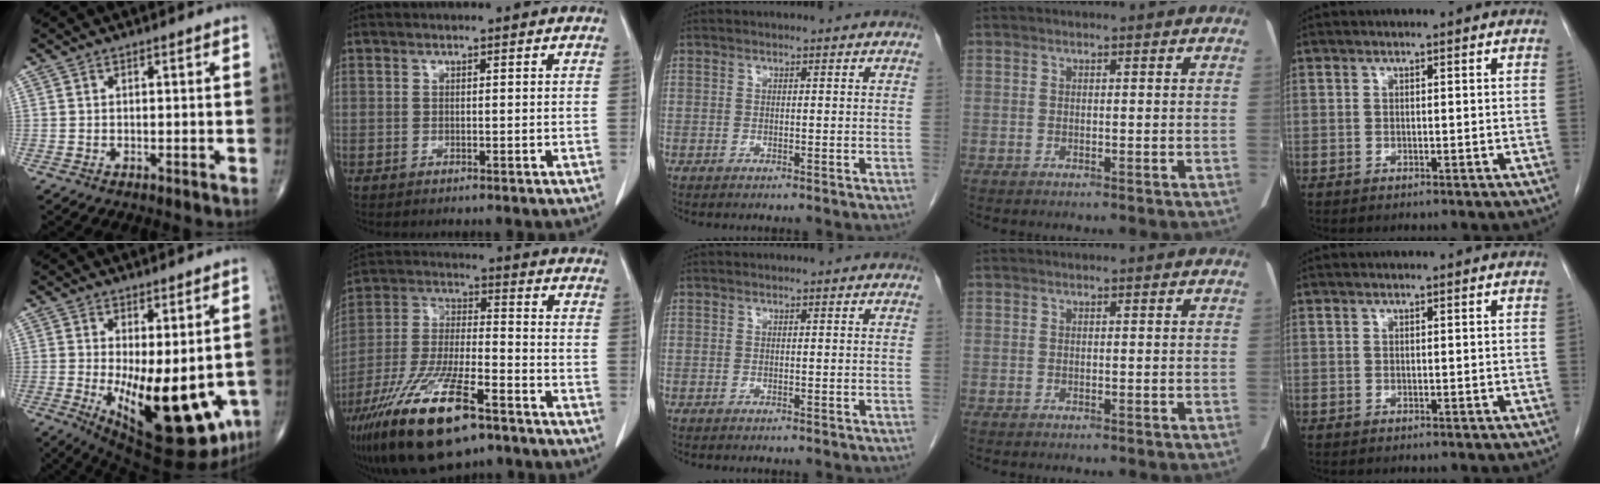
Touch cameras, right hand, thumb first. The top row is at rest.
{"thumb": {"total": 19.2, "force": [-3.8, 7.7, 17.2], "torque": [-0.225, -0.036, -0.030]}, "index": {"total": 18.9, "force": [-11.9, 4.7, 14.0], "torque": [-0.287, -0.034, -0.215]}}